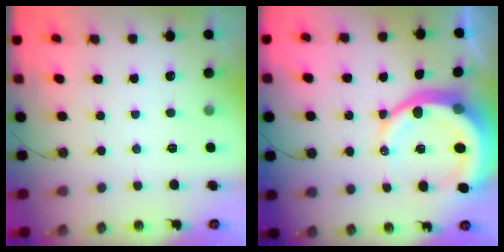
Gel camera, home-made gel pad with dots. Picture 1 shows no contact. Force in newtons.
{"total": 14.5, "press": 14.4, "slide": 1.7}